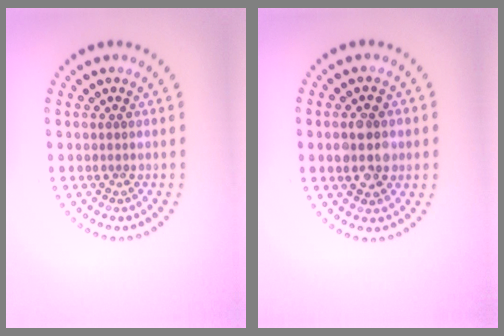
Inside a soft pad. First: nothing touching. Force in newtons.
{"total": 3.8, "press": 3.8, "slide": 0.2}